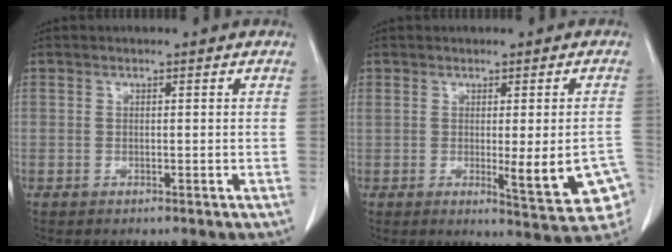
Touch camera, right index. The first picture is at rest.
{"total": 9.8, "force": [-2.0, 2.1, 9.3], "torque": [-0.103, -0.008, -0.018]}